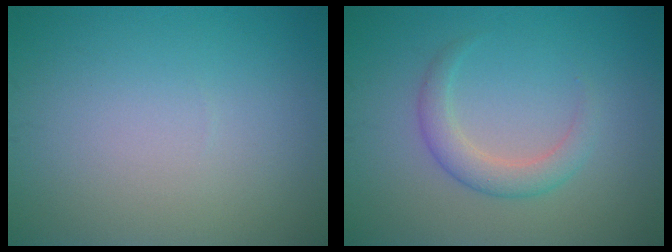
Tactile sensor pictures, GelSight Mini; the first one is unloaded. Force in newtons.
{"total": 2.6, "press": 2.6, "slide": 0.1}